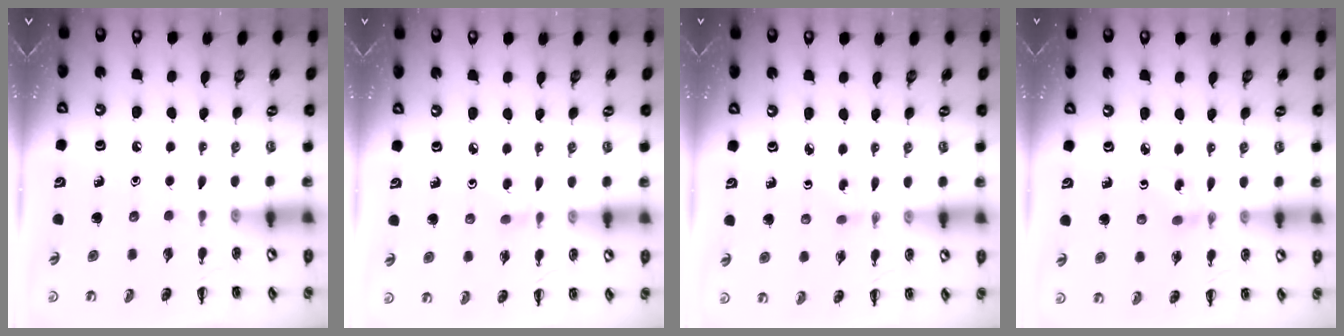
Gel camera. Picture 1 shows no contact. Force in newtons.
{"total": 2.6, "press": 2.5, "slide": 0.8}
{"total": 1.7, "press": 1.5, "slide": 0.9}
{"total": 3.1, "press": 2.9, "slide": 1.1}